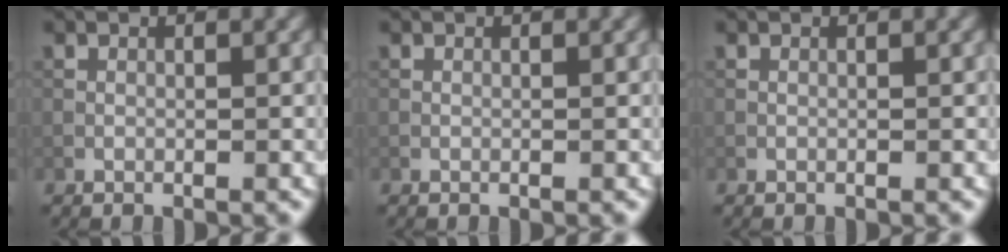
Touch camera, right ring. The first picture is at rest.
{"total": 0.0}
{"total": 0.0}